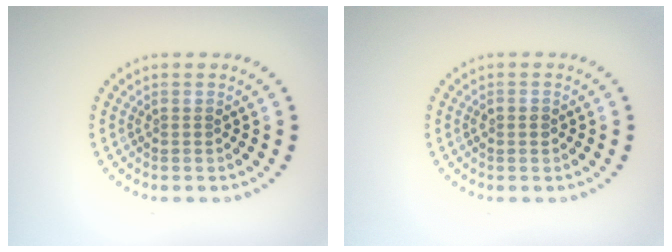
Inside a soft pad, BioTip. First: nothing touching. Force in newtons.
{"total": 1.3, "press": 1.3, "slide": 0.1}